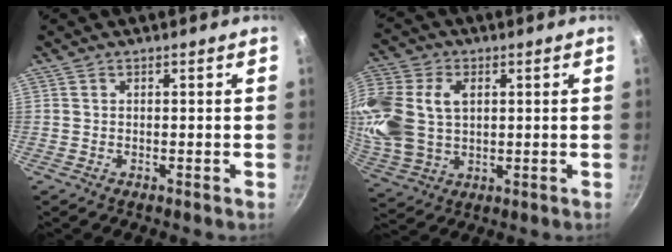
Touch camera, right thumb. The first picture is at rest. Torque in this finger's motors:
{"motor_torque": [-0.36, 1.22, 0.22, 0.09, 0.41]}